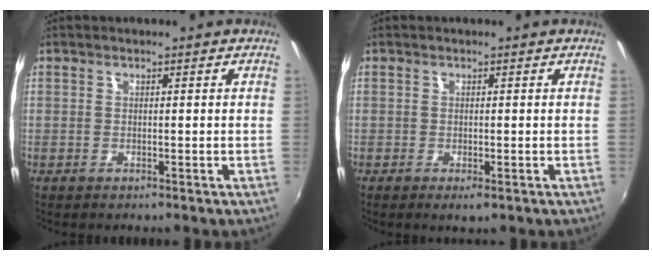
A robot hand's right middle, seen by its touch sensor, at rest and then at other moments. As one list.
[{"total": 1.4, "force": [-0.6, 0.5, 1.1], "torque": [-0.022, -0.007, -0.008]}]